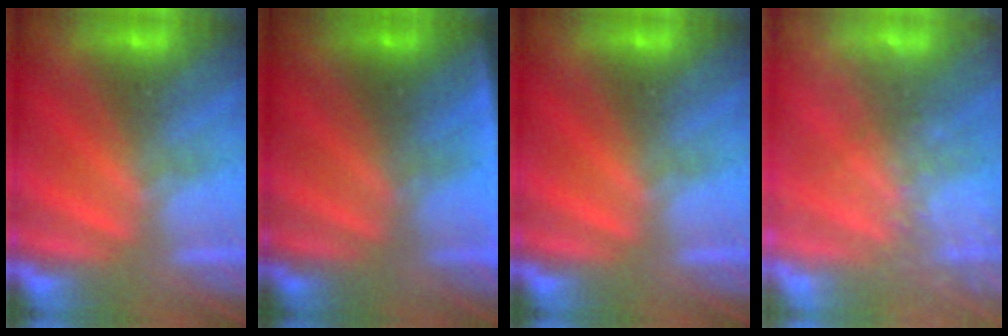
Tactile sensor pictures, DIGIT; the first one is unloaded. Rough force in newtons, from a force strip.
{"total": 4.7}
{"total": 0.0}
{"total": 7.4}